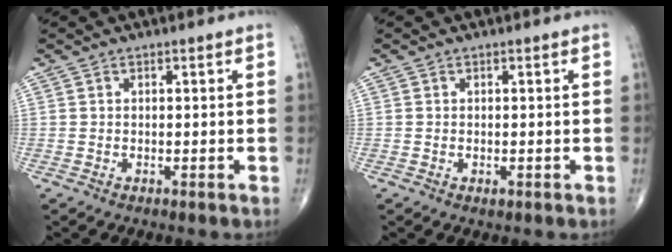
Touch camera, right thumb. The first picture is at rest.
{"total": 0.8, "force": [-0.2, 0.5, 0.6], "torque": [-0.009, -0.001, -0.002]}